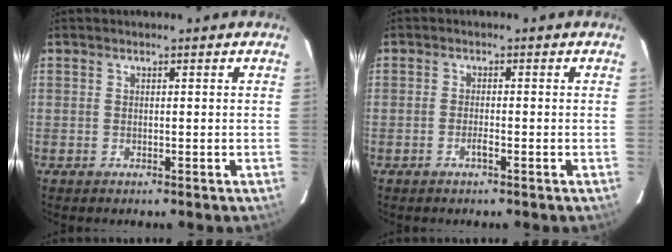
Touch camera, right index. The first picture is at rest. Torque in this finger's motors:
{"motor_torque": [0.37, -0.05, 0.12, 0.03]}